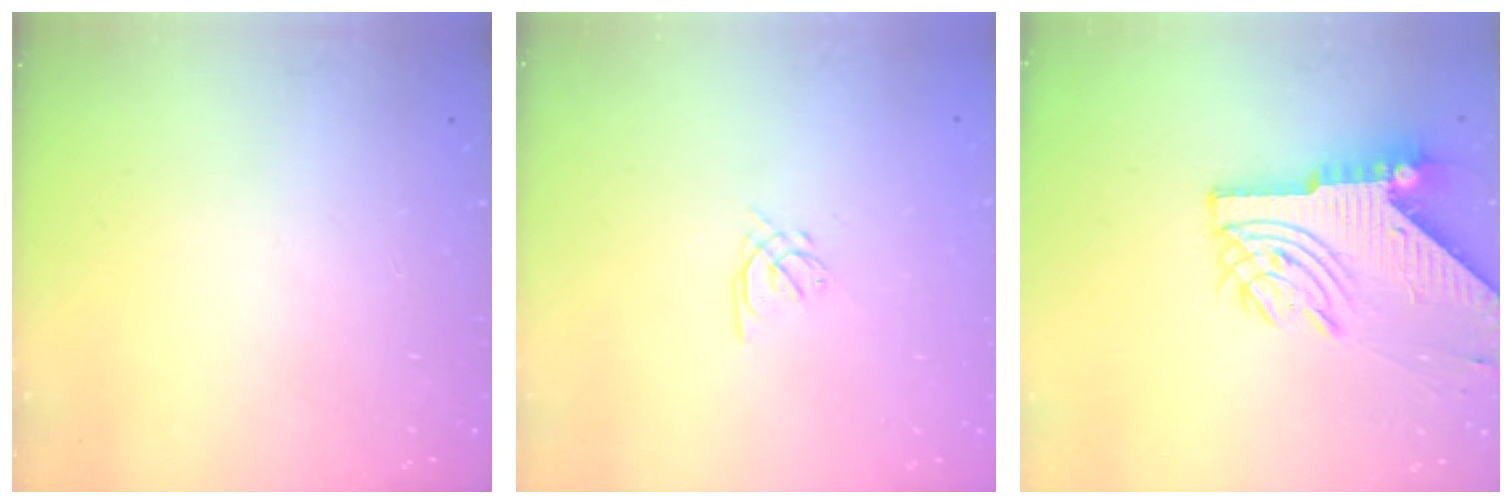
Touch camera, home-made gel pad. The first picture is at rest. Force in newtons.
{"total": 1.4, "press": 1.3, "slide": 0.5}
{"total": 9.4, "press": 9.4, "slide": 1.1}